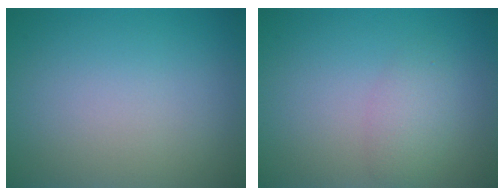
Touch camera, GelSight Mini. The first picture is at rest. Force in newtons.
{"total": 2.1, "press": 2.1, "slide": 0.0}